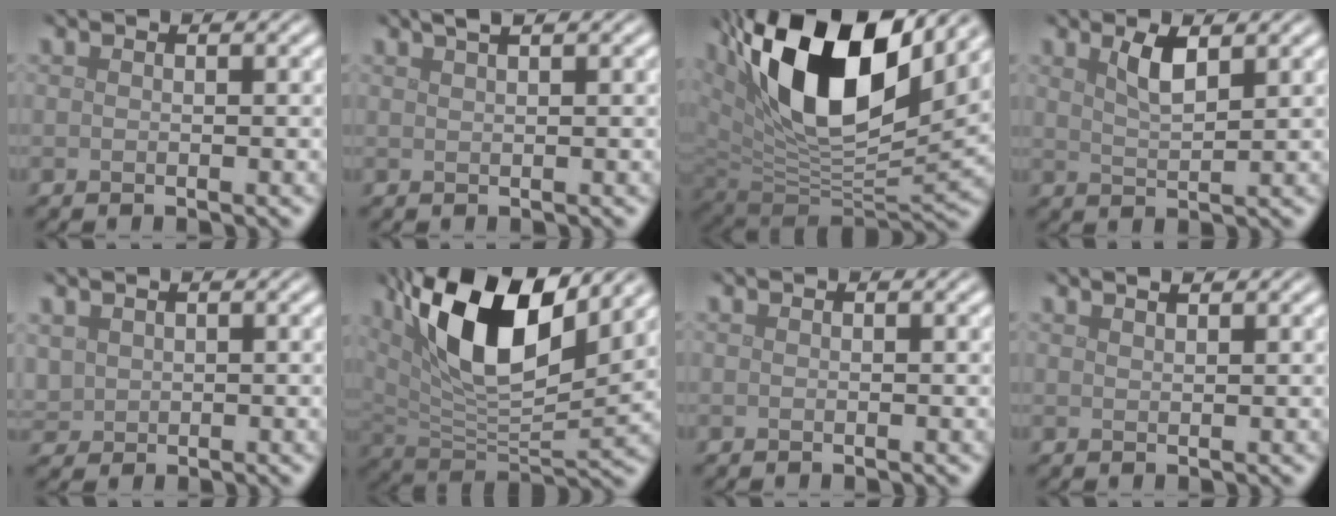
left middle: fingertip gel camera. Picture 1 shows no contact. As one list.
[{"total": 2.1, "force": [1.3, 0.6, 1.5], "torque": [-0.010, 0.004, 0.011]}, {"total": 16.0, "force": [6.7, 7.5, 12.5], "torque": [-0.224, 0.008, 0.114]}, {"total": 2.5, "force": [1.5, 0.7, 1.9], "torque": [-0.037, -0.001, 0.029]}, {"total": 1.7, "force": [0.8, 1.4, 0.5], "torque": [-0.019, -0.001, 0.020]}, {"total": 12.8, "force": [5.7, 5.0, 10.3], "torque": [-0.180, 0.007, 0.101]}, {"total": 0.0}, {"total": 1.9, "force": [1.4, 0.7, 1.0], "torque": [0.000, 0.003, 0.001]}]